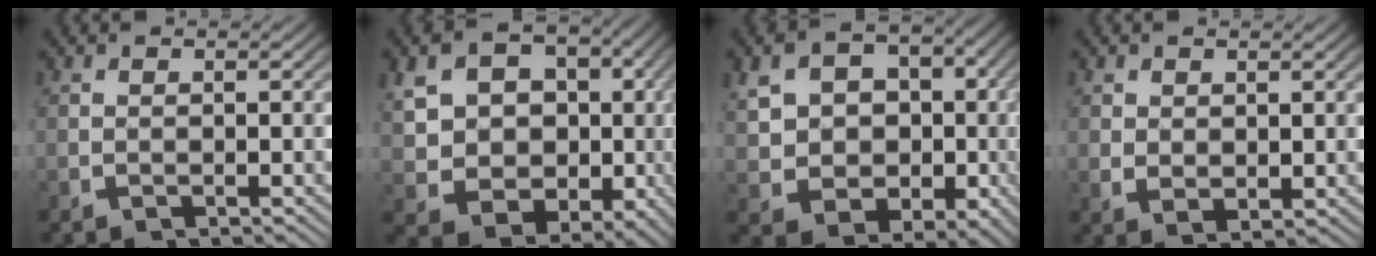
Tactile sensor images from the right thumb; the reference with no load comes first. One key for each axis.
{"total": 17.1, "fx": 0.2, "fy": 14.1, "fz": 9.8, "tx": -0.218, "ty": -0.067, "tz": 0.014}
{"total": 14.4, "fx": 0.2, "fy": 11.7, "fz": 8.3, "tx": -0.182, "ty": -0.057, "tz": 0.016}
{"total": 1.7, "fx": 0.8, "fy": 1.0, "fz": 1.1, "tx": -0.023, "ty": -0.011, "tz": 0.028}